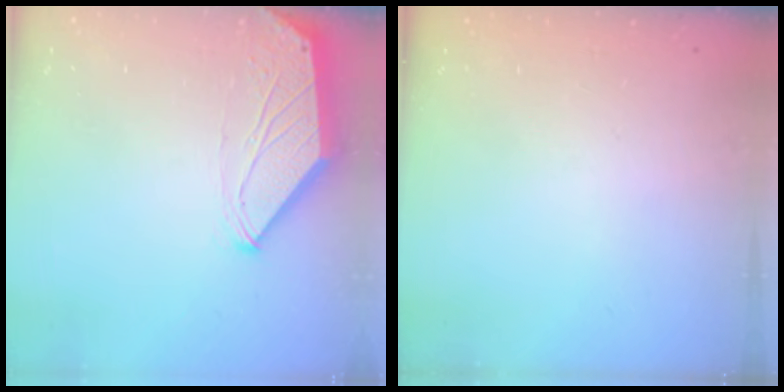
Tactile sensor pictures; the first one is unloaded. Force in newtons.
{"total": 0.0}